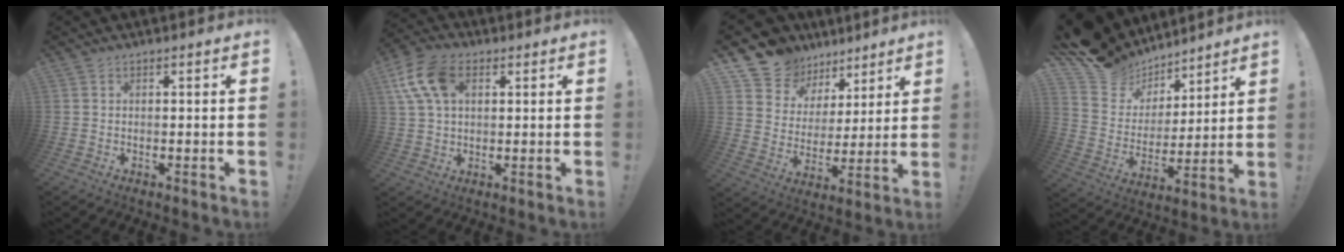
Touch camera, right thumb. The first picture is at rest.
{"total": 13.3, "force": [4.4, 8.5, 9.2], "torque": [-0.176, 0.000, 0.087]}
{"total": 11.6, "force": [8.4, 7.8, 1.4], "torque": [-0.029, -0.069, 0.167]}
{"total": 12.9, "force": [9.0, 8.9, 2.6], "torque": [-0.057, -0.073, 0.178]}